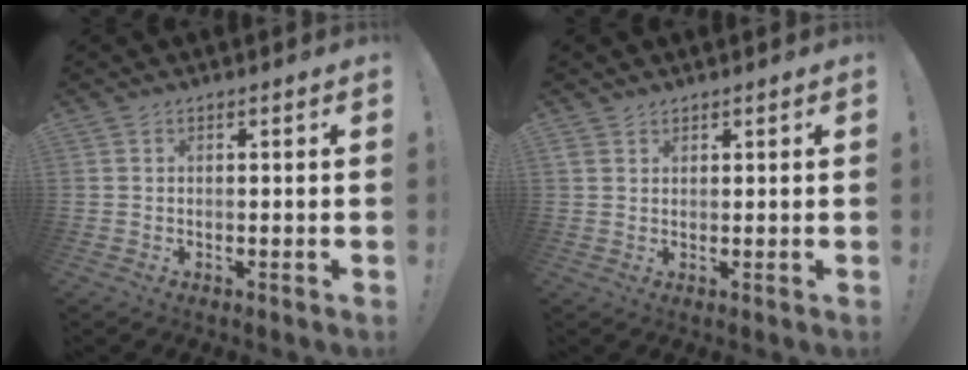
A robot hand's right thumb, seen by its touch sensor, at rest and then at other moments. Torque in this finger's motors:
{"motor_torque": [-0.02, -0.21, -0.10, -0.06, 0.05]}